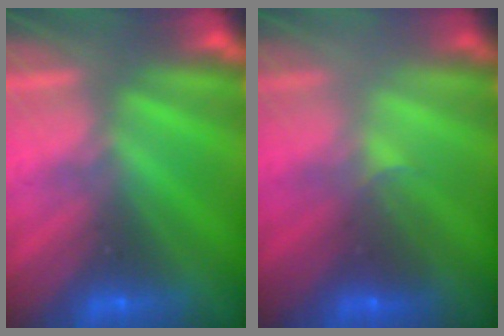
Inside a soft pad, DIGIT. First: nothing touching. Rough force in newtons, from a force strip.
{"total": 2.0}